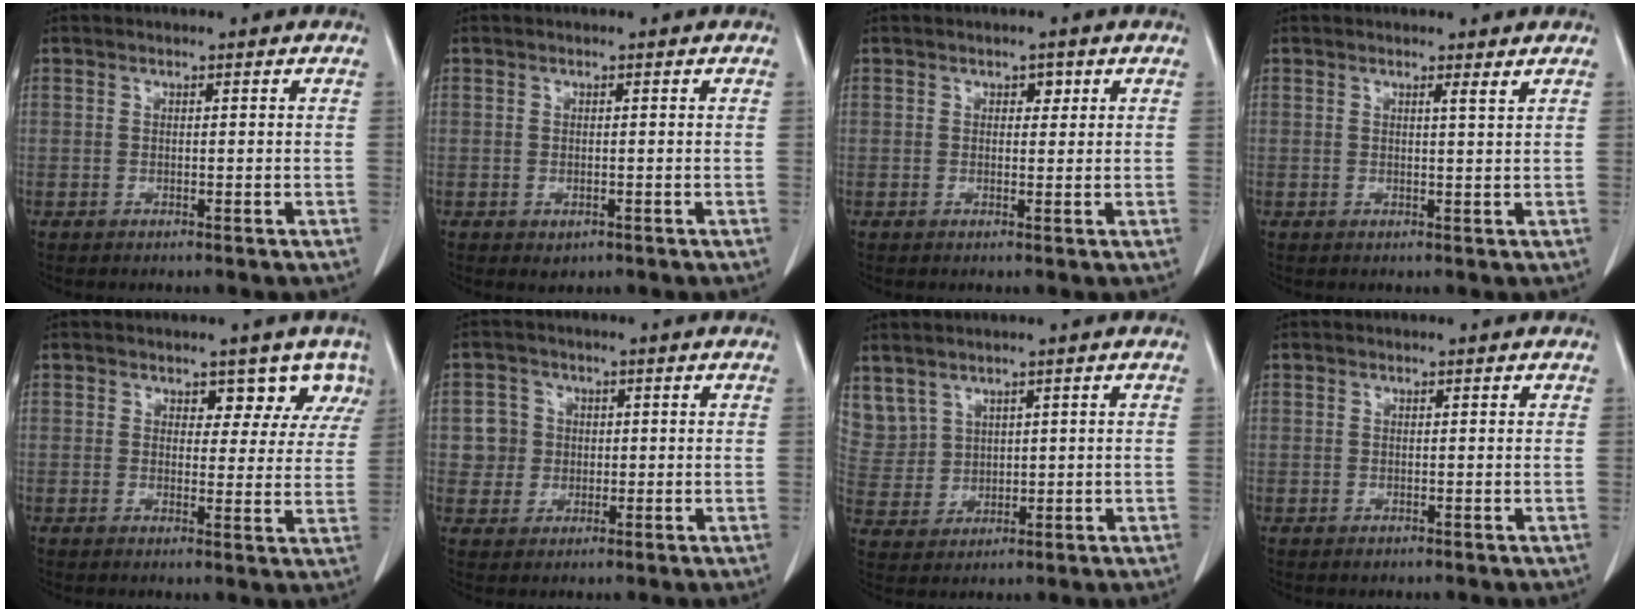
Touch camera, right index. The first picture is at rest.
{"total": 1.3, "force": [-0.6, 0.9, 0.8], "torque": [-0.007, -0.001, -0.001]}
{"total": 1.4, "force": [0.6, 1.0, 0.8], "torque": [-0.006, 0.001, 0.007]}
{"total": 1.0, "force": [0.8, -0.3, 0.6], "torque": [-0.023, -0.010, 0.013]}
{"total": 5.2, "force": [3.7, 3.1, 1.9], "torque": [0.002, -0.003, 0.033]}
{"total": 4.4, "force": [0.4, 4.4, 0.3], "torque": [0.002, 0.015, 0.012]}
{"total": 8.0, "force": [4.9, 6.2, 1.5], "torque": [-0.055, 0.019, 0.124]}
{"total": 0.5, "force": [-0.1, 0.5, 0.0], "torque": [0.003, 0.003, -0.003]}